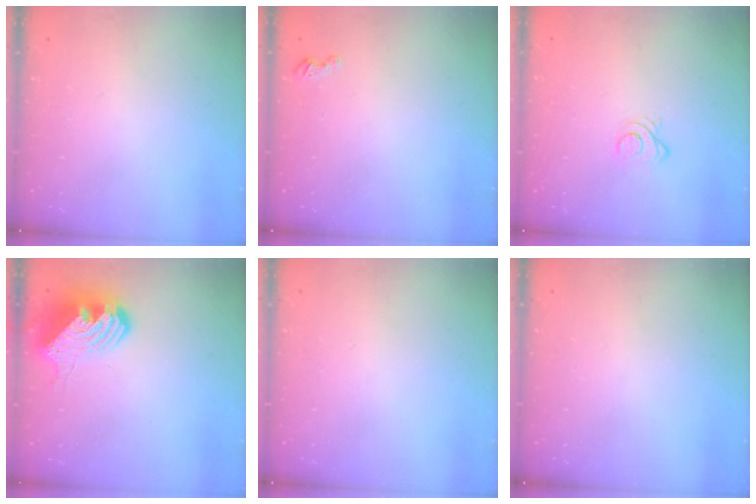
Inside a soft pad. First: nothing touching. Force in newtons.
{"total": 2.8, "press": 2.8, "slide": 0.4}
{"total": 3.3, "press": 3.3, "slide": 0.2}
{"total": 13.5, "press": 13.5, "slide": 1.5}
{"total": 0.0}
{"total": 0.0}